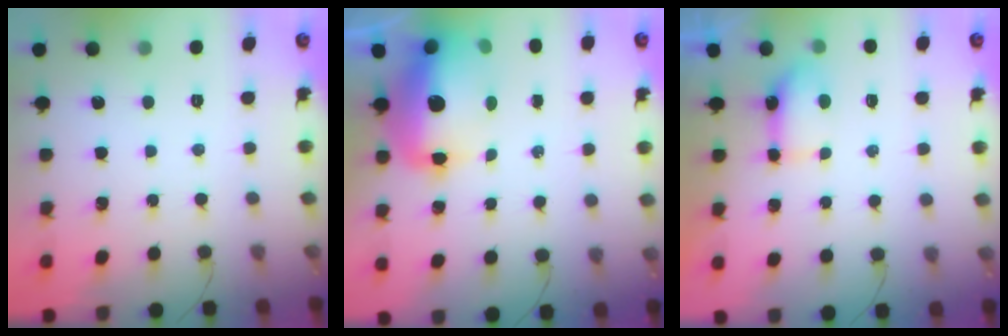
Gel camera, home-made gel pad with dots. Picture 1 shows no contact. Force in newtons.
{"total": 15.5, "press": 15.1, "slide": 3.5}
{"total": 9.3, "press": 6.1, "slide": 7.1}